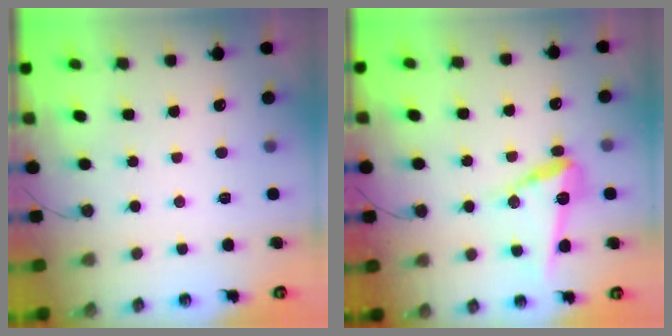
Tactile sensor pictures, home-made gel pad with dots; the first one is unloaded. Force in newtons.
{"total": 14.5, "press": 14.4, "slide": 1.2}